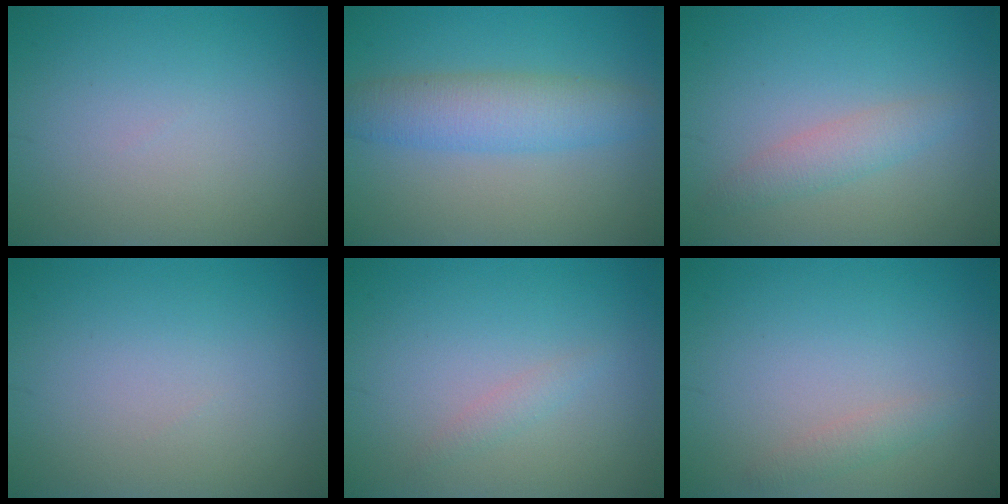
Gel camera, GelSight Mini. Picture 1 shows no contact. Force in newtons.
{"total": 4.5, "press": 4.5, "slide": 0.1}
{"total": 2.1, "press": 2.1, "slide": 0.1}
{"total": 0.0}
{"total": 1.0, "press": 1.0, "slide": 0.0}
{"total": 1.1, "press": 1.1, "slide": 0.1}